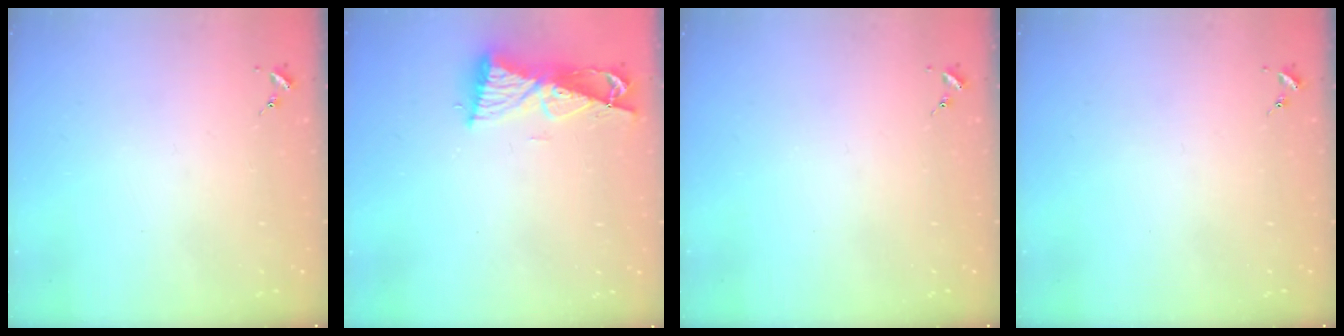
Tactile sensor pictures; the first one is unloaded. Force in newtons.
{"total": 8.9, "press": 8.9, "slide": 1.1}
{"total": 0.0}
{"total": 0.0}